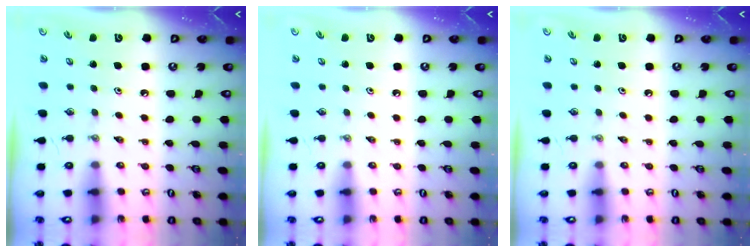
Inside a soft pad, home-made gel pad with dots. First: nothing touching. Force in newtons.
{"total": 0.0}
{"total": 0.0}